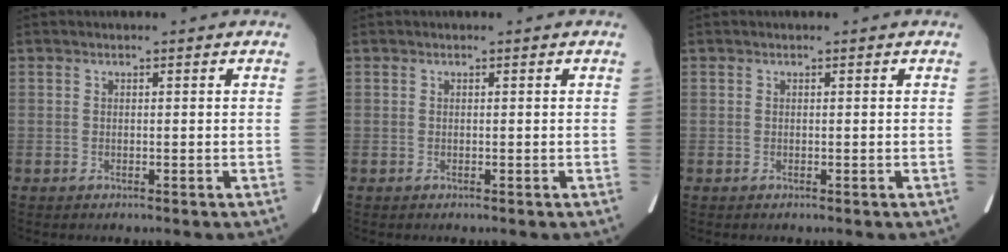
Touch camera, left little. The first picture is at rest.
{"total": 0.0}
{"total": 0.0}